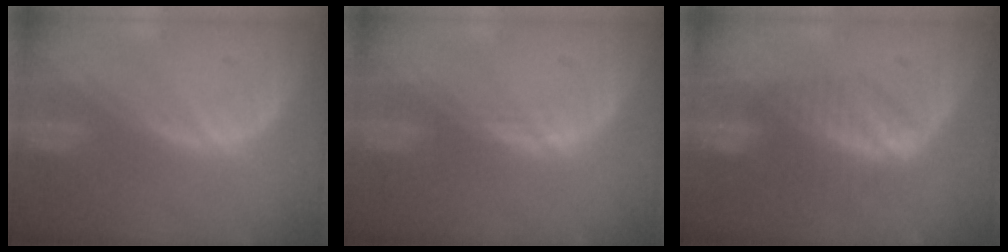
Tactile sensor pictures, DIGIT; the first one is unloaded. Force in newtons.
{"total": 1.0, "press": 0.7, "slide": 0.7}
{"total": 6.7, "press": 5.7, "slide": 3.5}